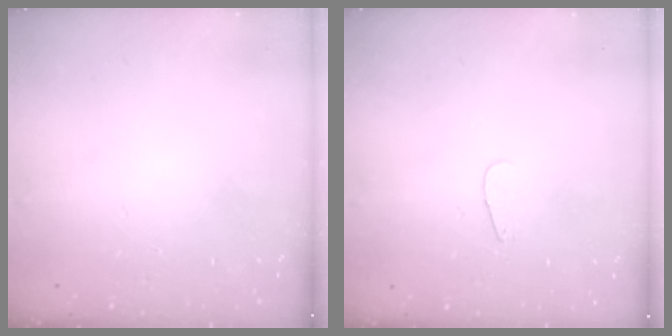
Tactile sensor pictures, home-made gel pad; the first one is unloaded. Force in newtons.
{"total": 2.8, "press": 2.8, "slide": 0.2}